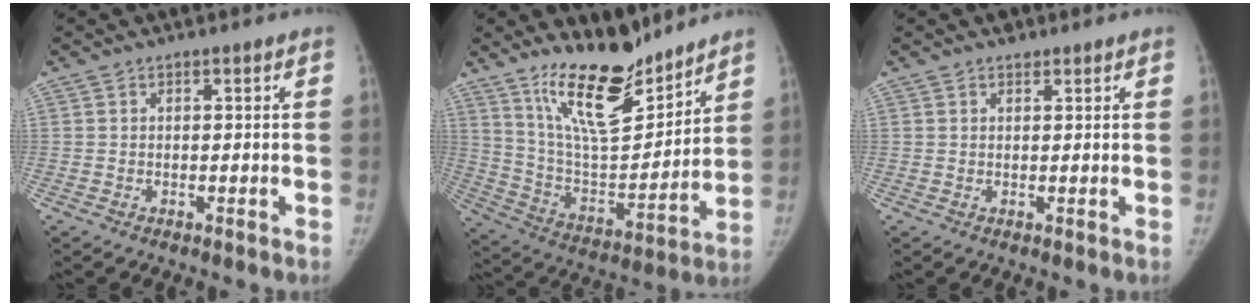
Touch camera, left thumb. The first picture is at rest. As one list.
[{"total": 17.6, "force": [13.7, 5.7, 9.6], "torque": [-0.119, -0.097, 0.250]}, {"total": 1.1, "force": [0.8, 0.7, 0.2], "torque": [0.004, -0.005, 0.009]}]